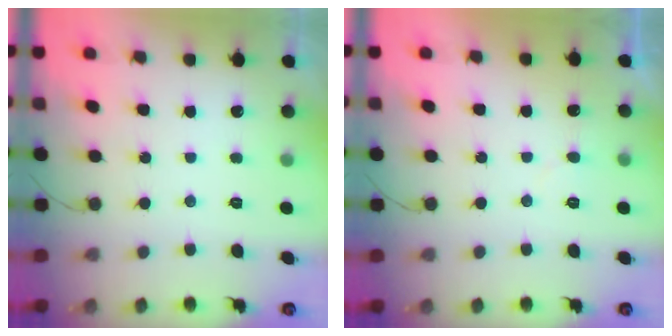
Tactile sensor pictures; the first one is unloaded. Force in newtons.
{"total": 4.6, "press": 4.6, "slide": 0.2}